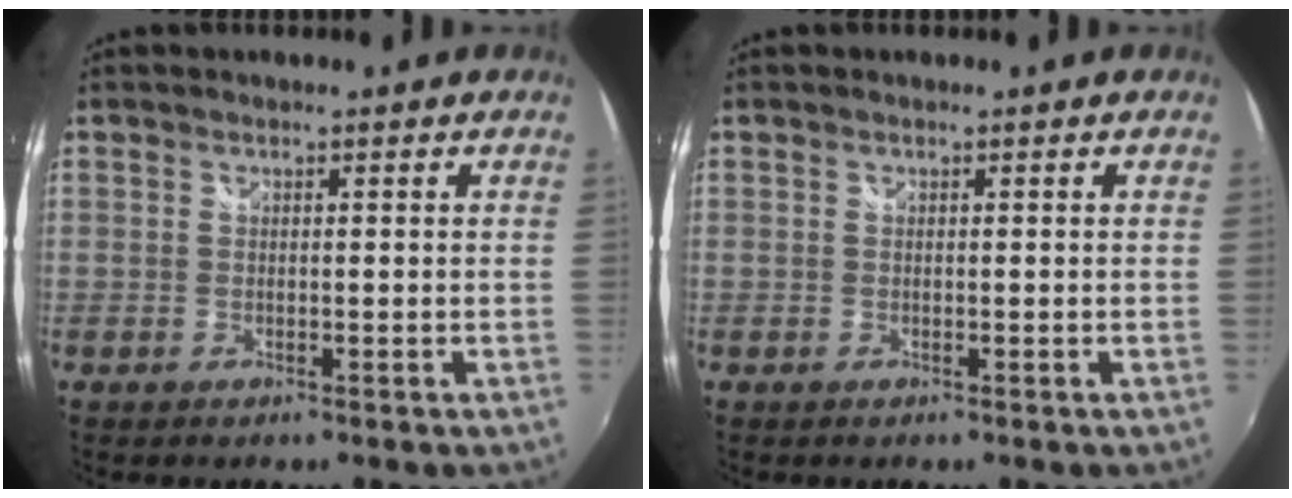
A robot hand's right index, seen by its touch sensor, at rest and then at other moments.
{"total": 0.0}